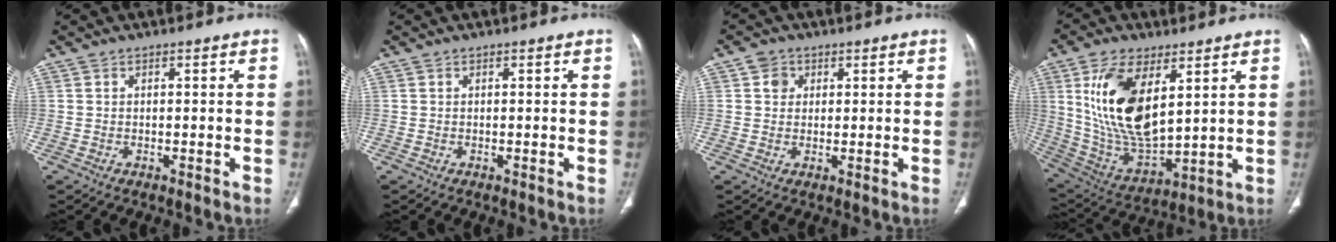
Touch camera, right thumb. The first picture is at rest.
{"total": 0.0}
{"total": 2.9, "force": [1.0, 2.6, 1.0], "torque": [-0.003, -0.002, 0.014]}
{"total": 18.7, "force": [6.1, 9.1, 15.1], "torque": [-0.280, -0.027, 0.131]}